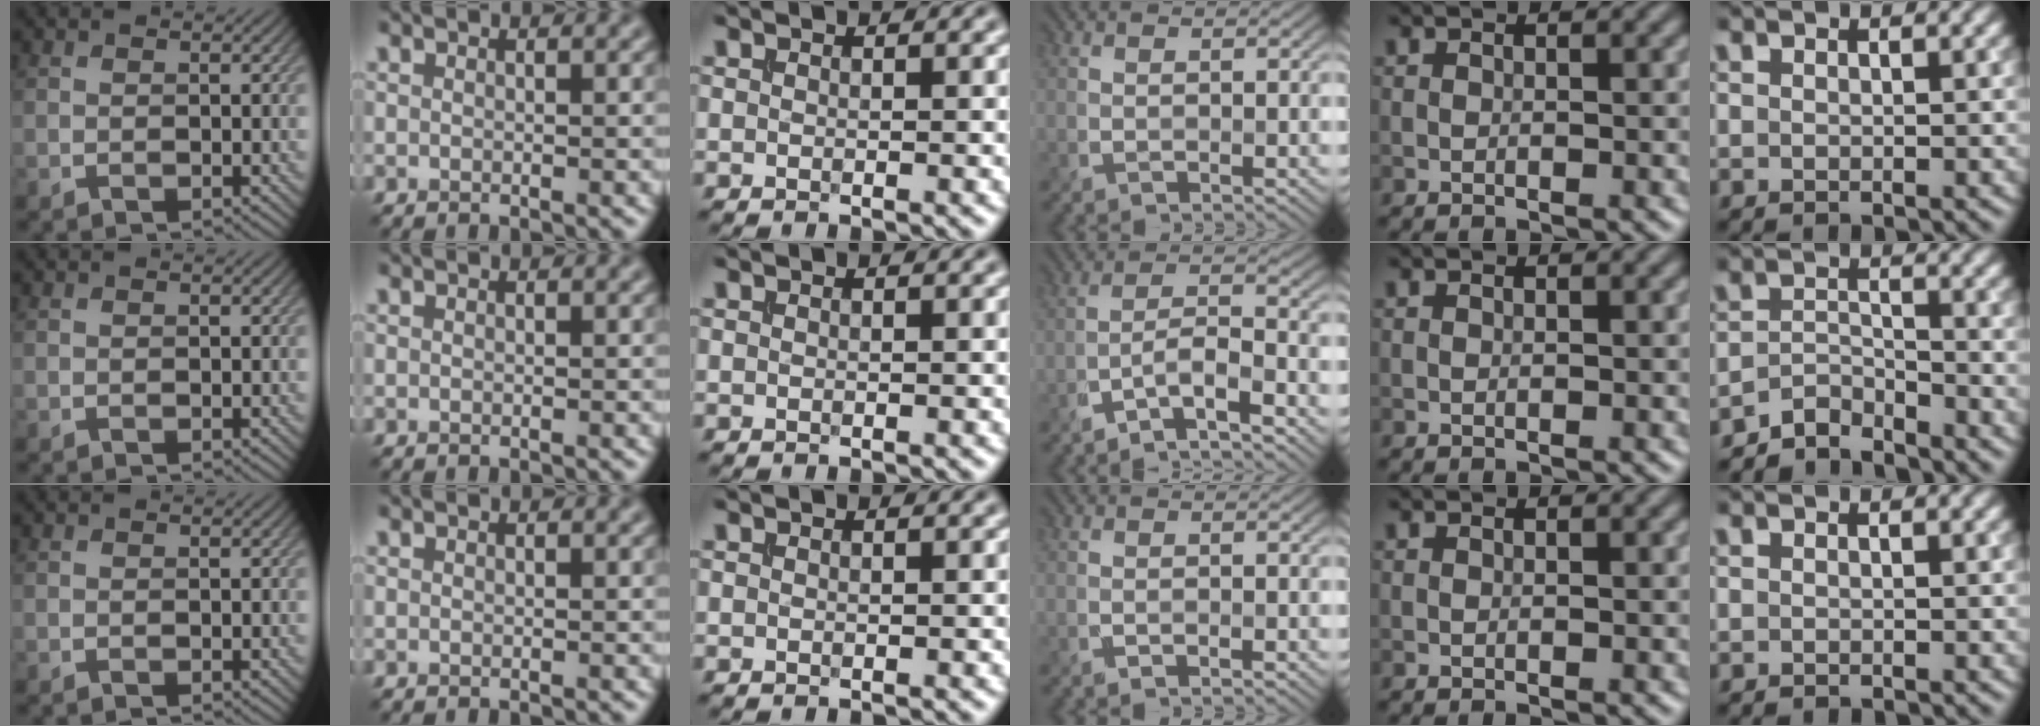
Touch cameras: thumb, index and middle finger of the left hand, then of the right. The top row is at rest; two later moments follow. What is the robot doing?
{"motion": "insert", "object": "file holder"}